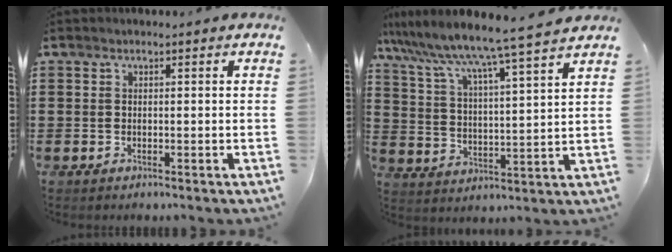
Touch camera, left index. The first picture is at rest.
{"total": 6.4, "force": [5.8, -1.2, 2.4], "torque": [-0.072, -0.054, 0.086]}